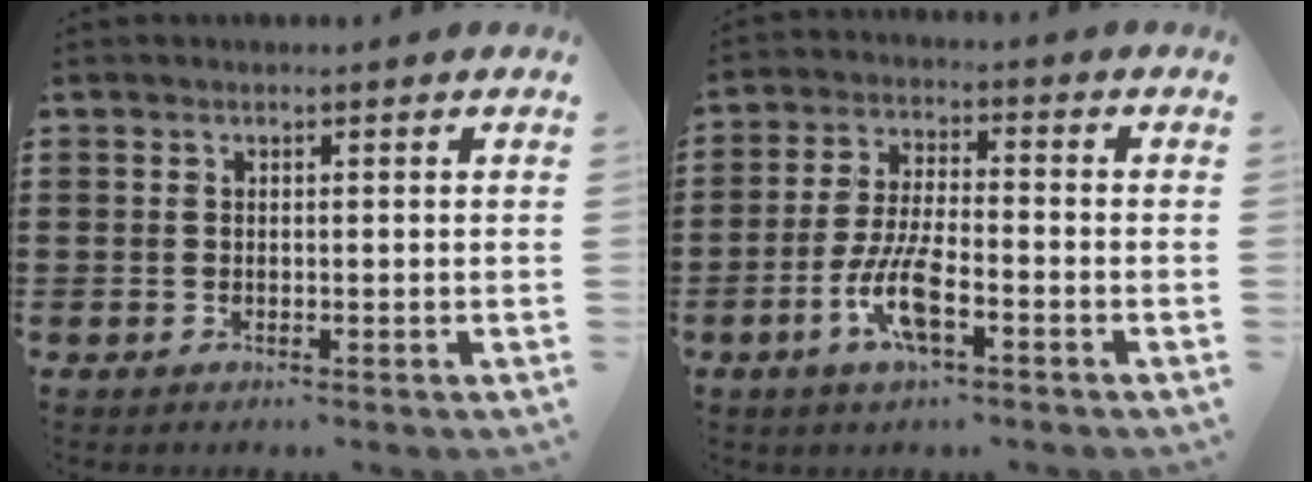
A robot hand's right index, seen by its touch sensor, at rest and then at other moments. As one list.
[{"total": 7.8, "force": [-3.4, 2.2, 6.7], "torque": [-0.147, -0.013, -0.065]}]